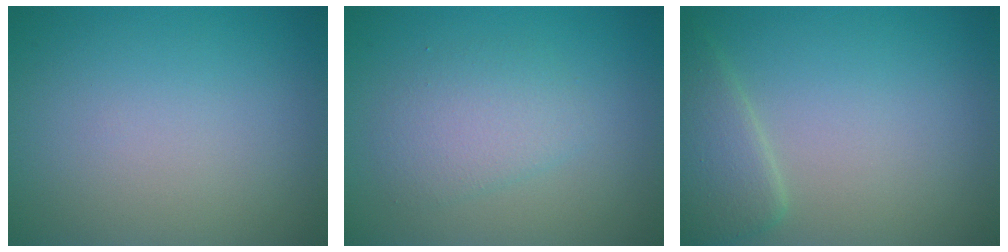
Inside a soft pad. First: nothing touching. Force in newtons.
{"total": 2.7, "press": 2.7, "slide": 0.1}
{"total": 3.0, "press": 2.9, "slide": 0.2}